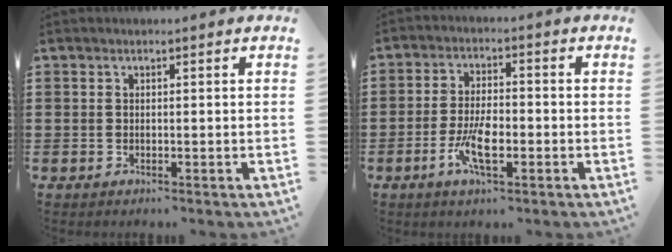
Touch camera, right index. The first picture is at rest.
{"total": 6.5, "force": [-2.4, 2.3, 5.6], "torque": [-0.125, -0.007, -0.049]}